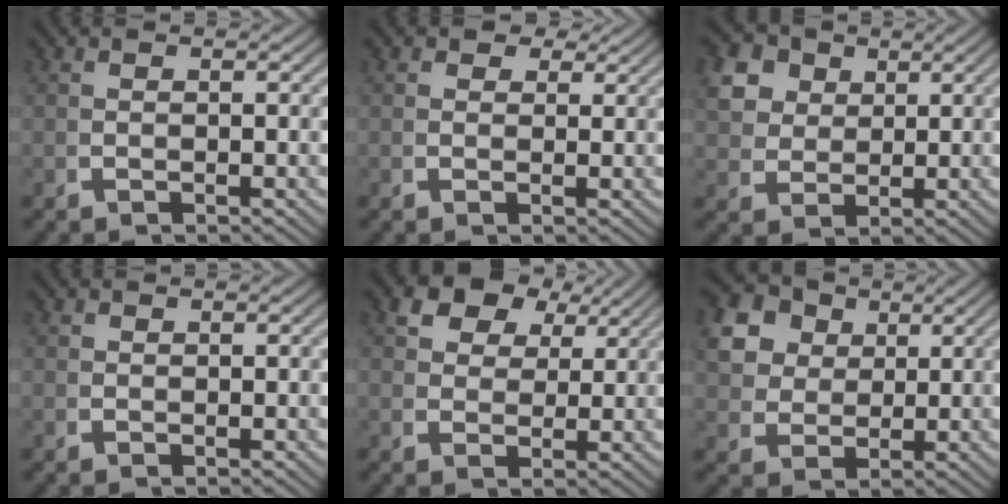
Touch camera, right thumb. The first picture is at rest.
{"total": 2.6, "force": [1.7, 1.7, 0.9], "torque": [-0.012, -0.002, 0.026]}
{"total": 7.6, "force": [3.0, 6.0, 3.7], "torque": [-0.093, -0.010, 0.058]}
{"total": 0.6, "force": [0.4, 0.4, 0.0], "torque": [-0.003, -0.005, 0.011]}
{"total": 6.2, "force": [3.8, 3.8, 3.2], "torque": [-0.067, -0.004, 0.070]}
{"total": 10.2, "force": [3.5, 8.2, 4.9], "torque": [-0.117, -0.009, 0.061]}